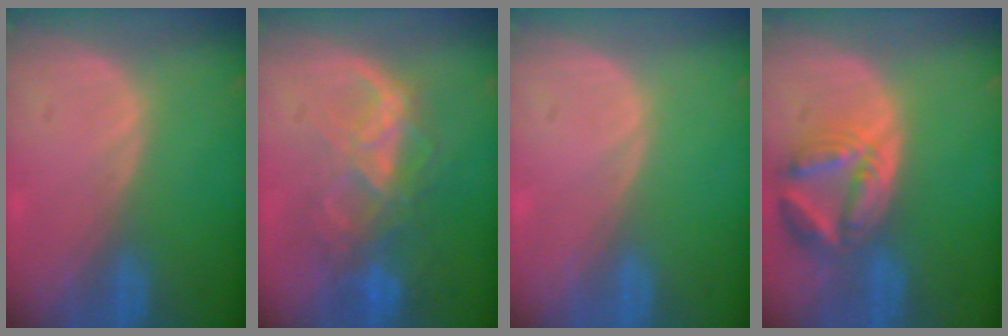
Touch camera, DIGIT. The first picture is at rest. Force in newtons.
{"total": 8.7, "press": 7.4, "slide": 4.6}
{"total": 0.0}
{"total": 8.2, "press": 7.2, "slide": 3.9}